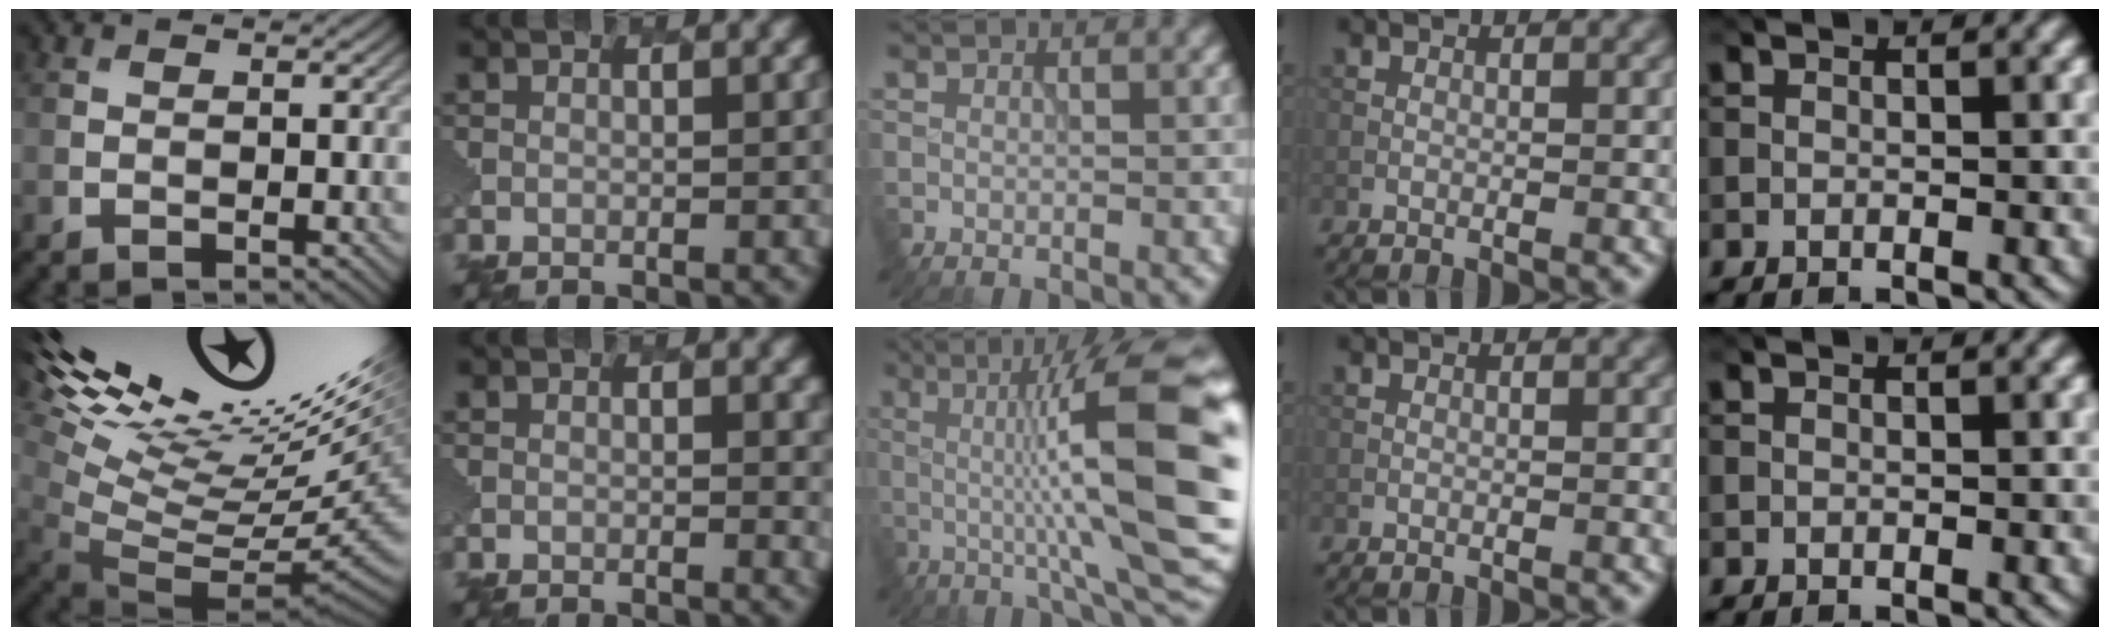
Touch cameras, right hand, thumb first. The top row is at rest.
{"thumb": {"total": 16.7, "force": [8.1, 4.5, 13.9], "torque": [-0.187, 0.032, 0.151]}, "index": {"total": 2.0, "force": [0.5, 0.8, 1.7], "torque": [-0.010, 0.002, 0.001]}, "middle": {"total": 13.7, "force": [0.4, 2.2, 13.5], "torque": [-0.192, 0.020, 0.004]}}